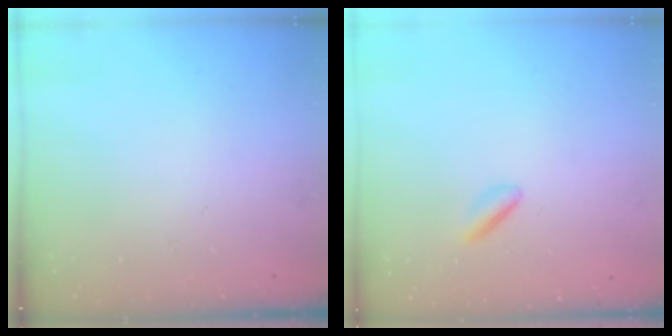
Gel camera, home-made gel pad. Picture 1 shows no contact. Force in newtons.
{"total": 1.6, "press": 1.3, "slide": 0.8}